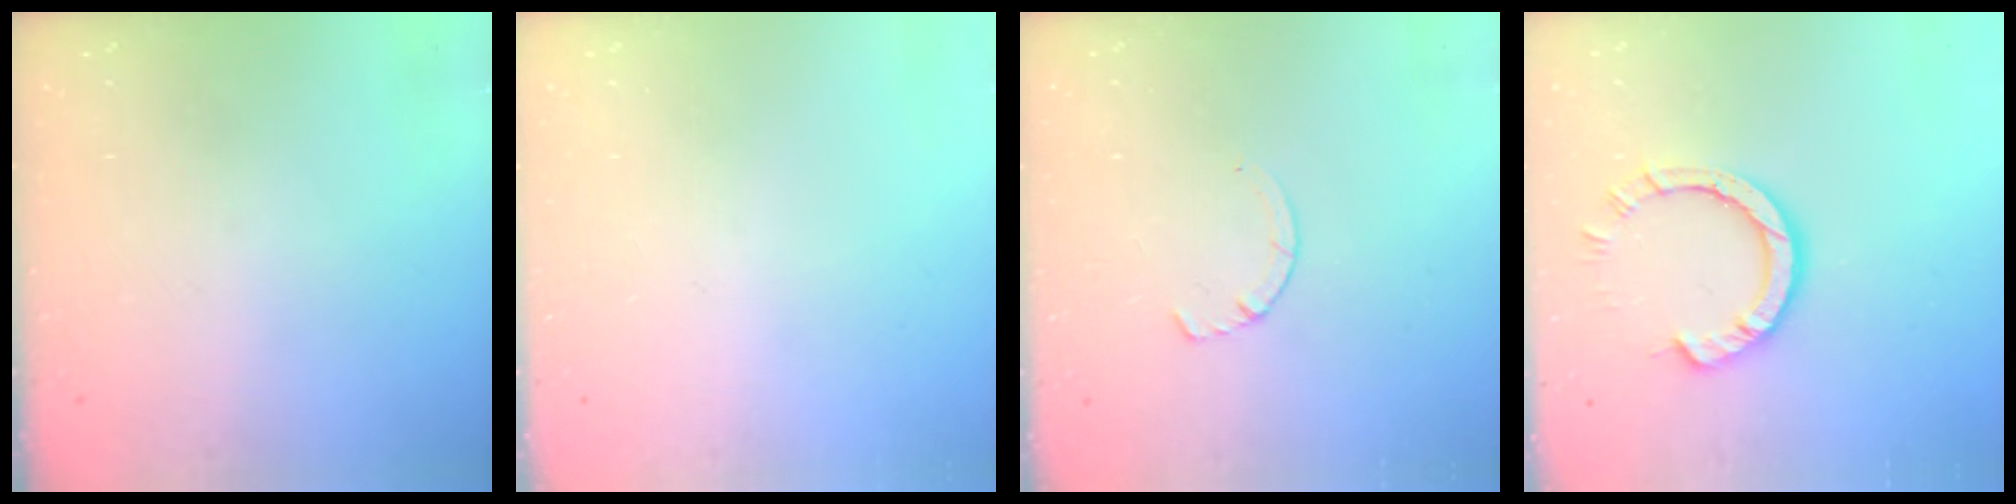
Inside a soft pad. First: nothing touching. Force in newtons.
{"total": 0.0}
{"total": 2.9, "press": 2.9, "slide": 0.4}
{"total": 7.7, "press": 7.7, "slide": 0.6}